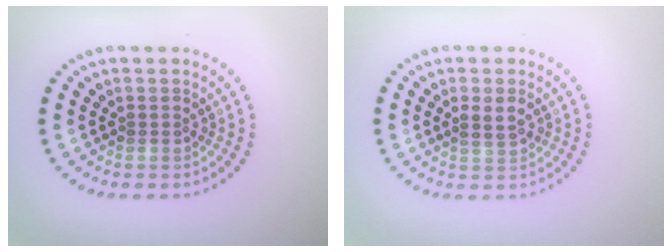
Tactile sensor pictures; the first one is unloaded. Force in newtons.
{"total": 1.9, "press": 1.8, "slide": 0.5}